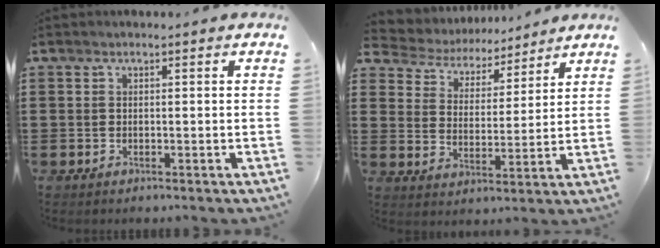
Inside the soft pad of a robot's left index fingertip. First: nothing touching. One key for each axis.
{"total": 4.6, "fx": 4.4, "fy": 1.4, "fz": 0.0, "tx": -0.032, "ty": -0.029, "tz": 0.073}